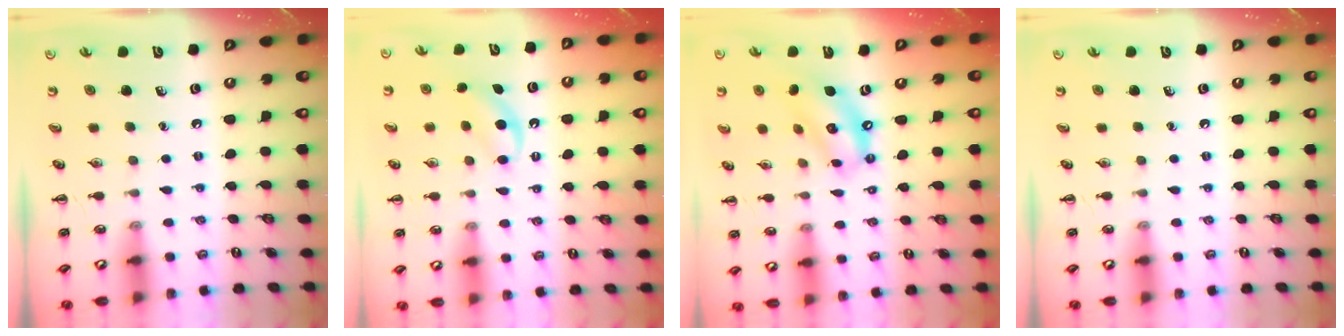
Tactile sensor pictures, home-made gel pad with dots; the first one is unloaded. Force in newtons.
{"total": 4.7, "press": 4.5, "slide": 1.2}
{"total": 12.3, "press": 11.9, "slide": 3.1}
{"total": 0.0}